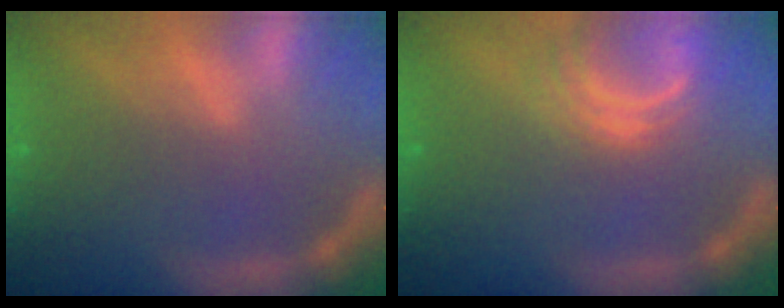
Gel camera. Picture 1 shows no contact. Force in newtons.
{"total": 4.0}